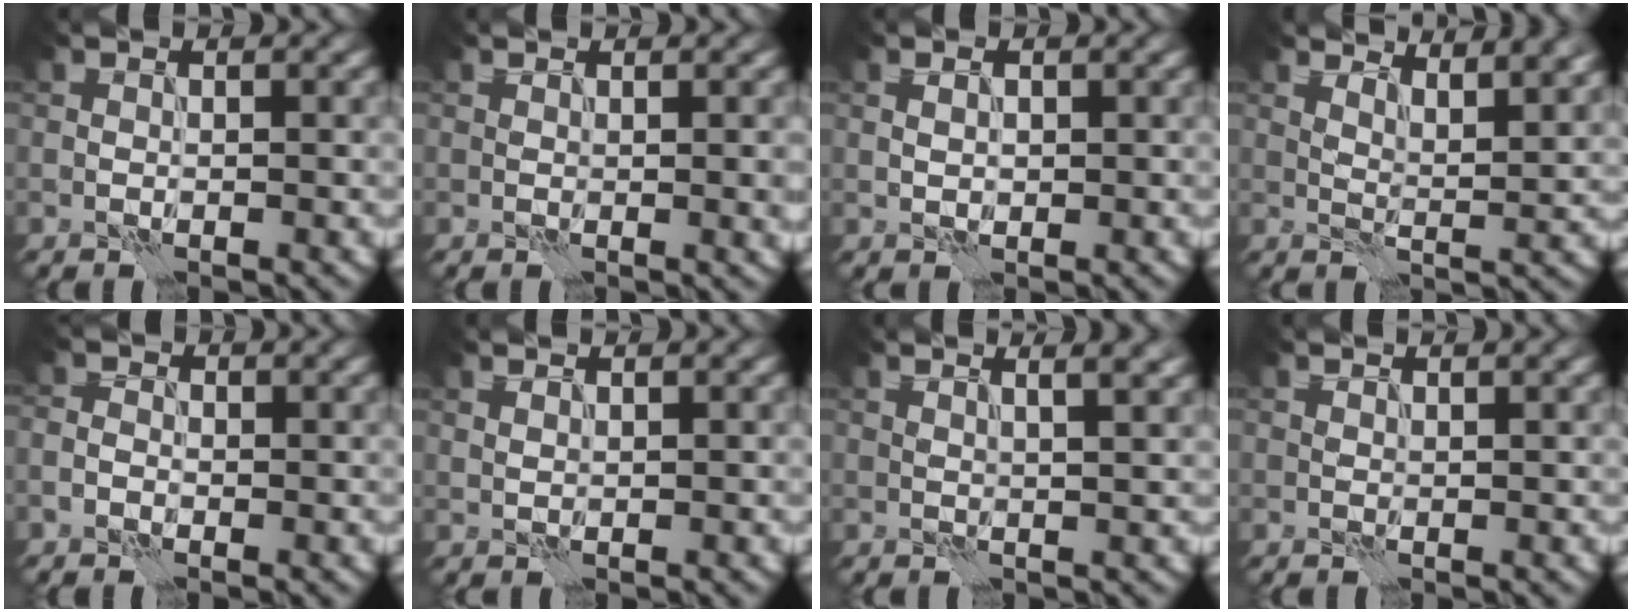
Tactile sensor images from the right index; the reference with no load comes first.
{"total": 1.5, "force": [0.5, 0.5, 1.3], "torque": [-0.008, -0.001, 0.008]}
{"total": 0.6, "force": [0.1, 0.4, 0.4], "torque": [-0.012, -0.001, 0.006]}
{"total": 6.7, "force": [5.4, 1.9, 3.4], "torque": [-0.035, 0.005, 0.066]}
{"total": 1.6, "force": [-0.8, 1.3, 0.6], "torque": [0.000, 0.001, -0.015]}
{"total": 0.9, "force": [0.8, 0.3, 0.4], "torque": [-0.005, -0.003, 0.011]}
{"total": 3.9, "force": [2.3, 1.3, 2.9], "torque": [-0.023, 0.019, 0.012]}
{"total": 0.9, "force": [0.7, 0.3, 0.5], "torque": [-0.005, -0.001, 0.008]}